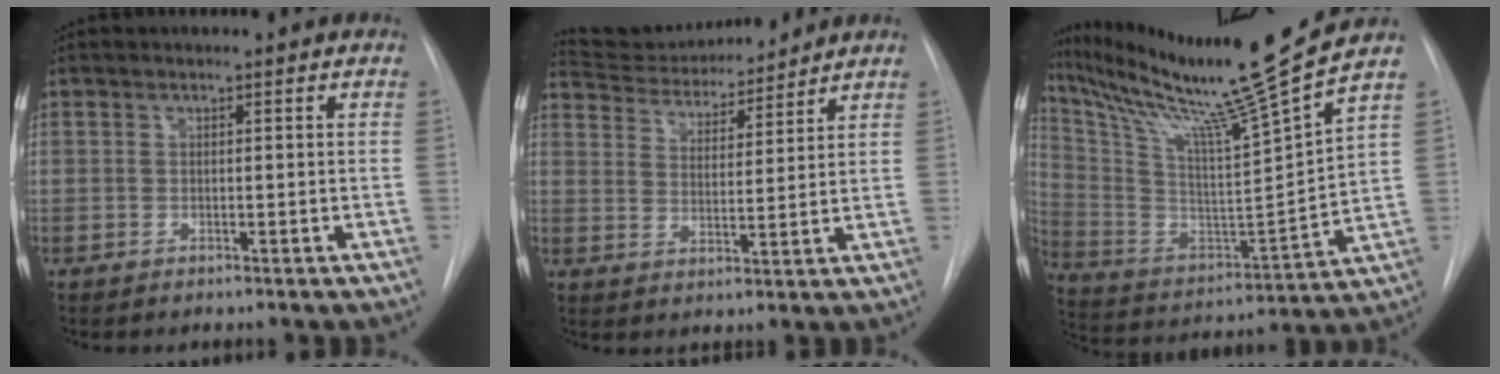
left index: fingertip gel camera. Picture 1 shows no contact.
{"total": 12.4, "force": [11.8, 1.7, 3.3], "torque": [-0.054, 0.009, 0.194]}
{"total": 21.7, "force": [17.8, -3.1, 12.2], "torque": [-0.223, -0.052, 0.298]}